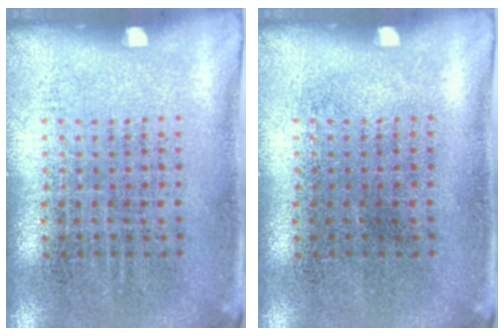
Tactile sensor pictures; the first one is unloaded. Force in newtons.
{"total": 0.0}